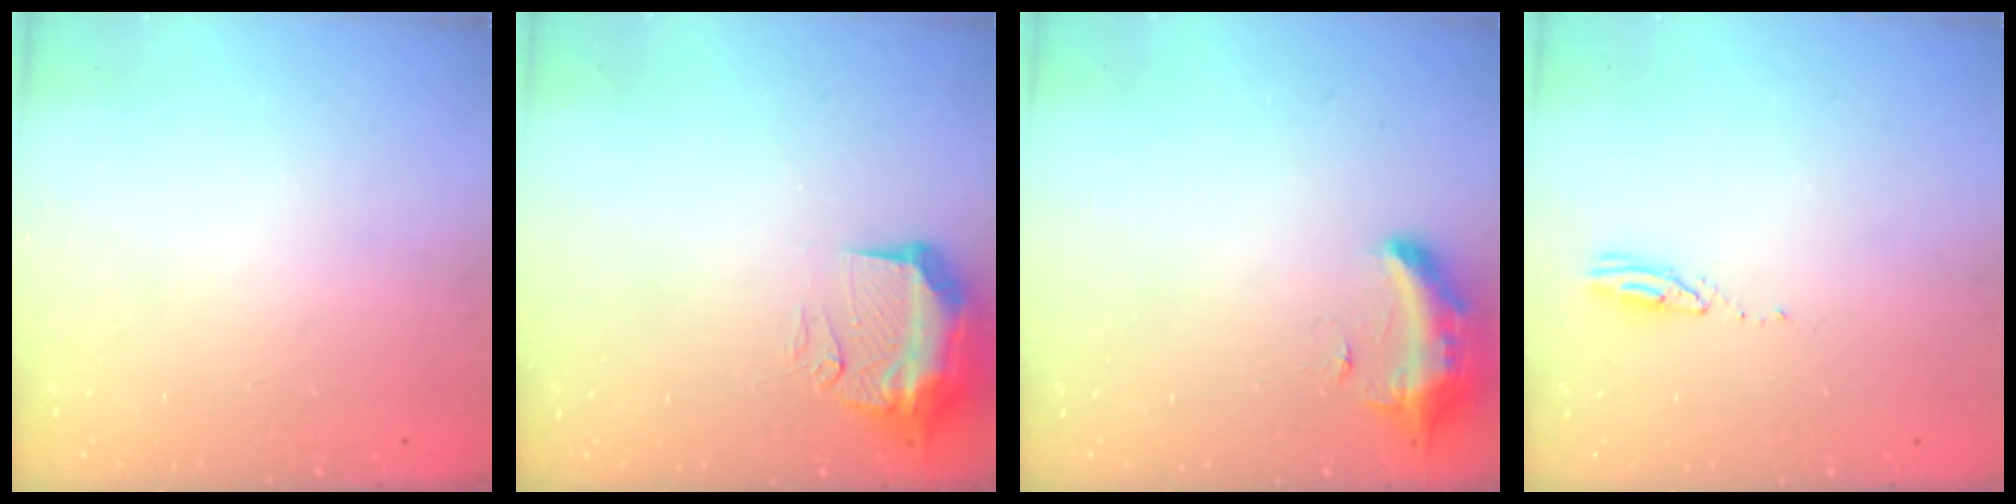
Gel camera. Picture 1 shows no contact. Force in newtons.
{"total": 11.0, "press": 10.9, "slide": 1.1}
{"total": 10.4, "press": 9.8, "slide": 3.5}
{"total": 3.0, "press": 2.9, "slide": 0.3}